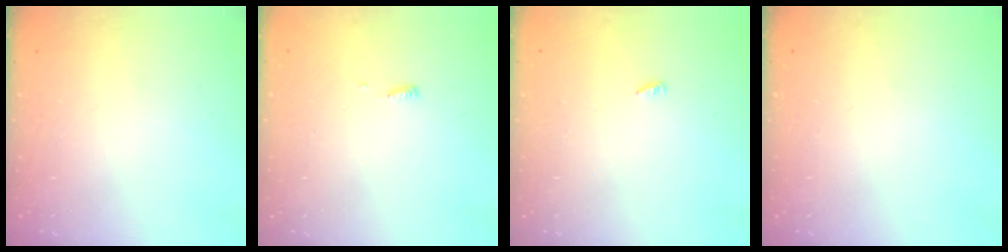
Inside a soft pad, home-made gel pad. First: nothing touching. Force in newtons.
{"total": 3.9, "press": 3.9, "slide": 0.5}
{"total": 2.3, "press": 2.3, "slide": 0.2}
{"total": 0.0}